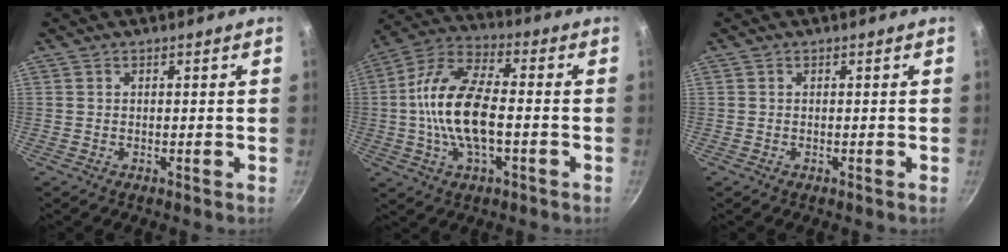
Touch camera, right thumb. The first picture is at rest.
{"total": 15.5, "force": [-1.8, 7.2, 13.6], "torque": [-0.252, 0.034, -0.049]}
{"total": 0.0}